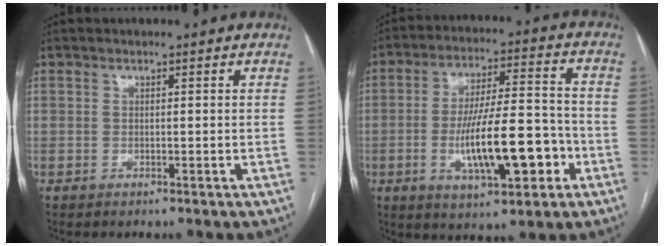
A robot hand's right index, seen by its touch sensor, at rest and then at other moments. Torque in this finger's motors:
{"motor_torque": [1.05, -0.69, 0.98, 0.21]}